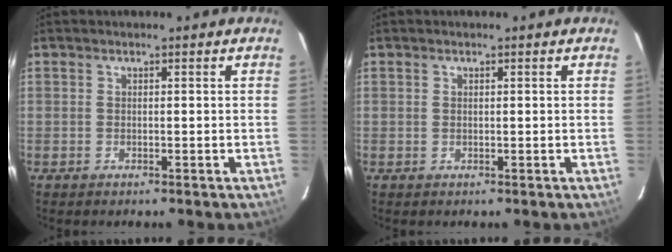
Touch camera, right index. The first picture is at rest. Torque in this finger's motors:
{"motor_torque": [0.06, 0.02, 0.03, 0.00]}